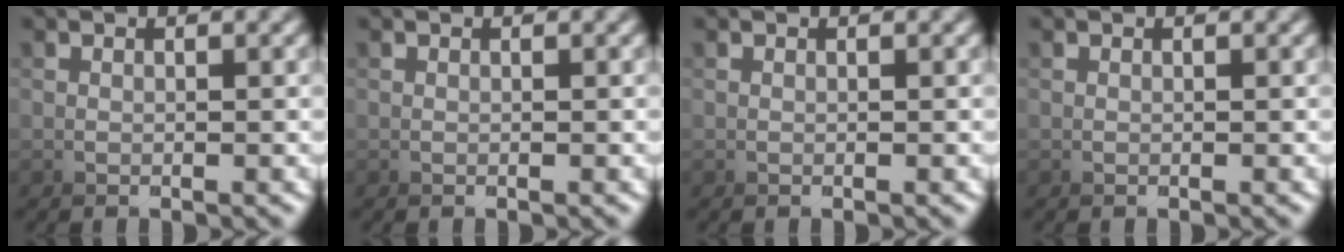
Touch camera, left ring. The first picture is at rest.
{"total": 0.0}
{"total": 0.0}
{"total": 0.0}